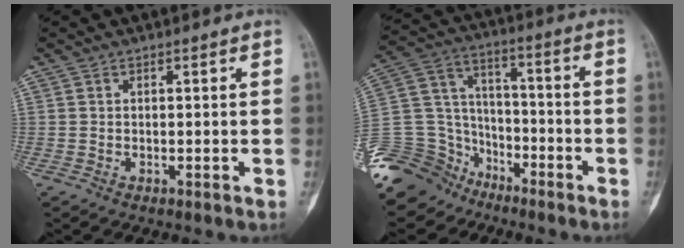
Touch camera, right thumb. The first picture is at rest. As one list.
[{"total": 18.0, "force": [-13.4, 11.5, 3.4], "torque": [-0.063, 0.094, -0.244]}]